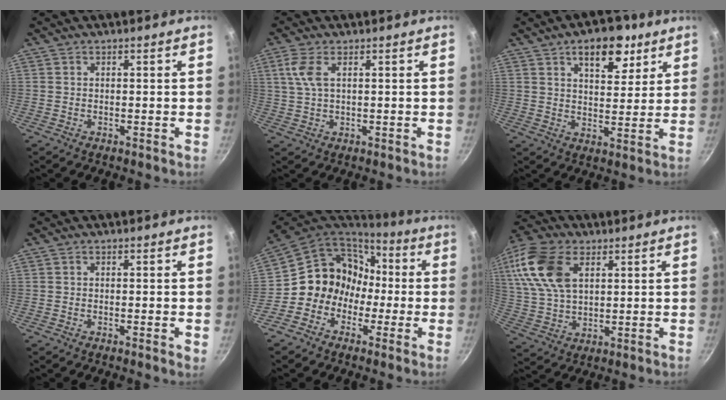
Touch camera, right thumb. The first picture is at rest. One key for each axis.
{"total": 4.8, "fx": 1.7, "fy": 2.2, "fz": 3.9, "tx": -0.085, "ty": 0.002, "tz": 0.034}
{"total": 10.3, "fx": 5.7, "fy": 5.4, "fz": 6.7, "tx": -0.053, "ty": -0.027, "tz": 0.082}
{"total": 1.3, "fx": -0.4, "fy": 0.1, "fz": 1.2, "tx": -0.019, "ty": -0.002, "tz": -0.008}
{"total": 13.6, "fx": -1.4, "fy": 12.1, "fz": 5.8, "tx": -0.050, "ty": 0.066, "tz": -0.036}
{"total": 16.6, "fx": 5.8, "fy": 10.1, "fz": 11.8, "tx": -0.233, "ty": 0.000, "tz": 0.110}